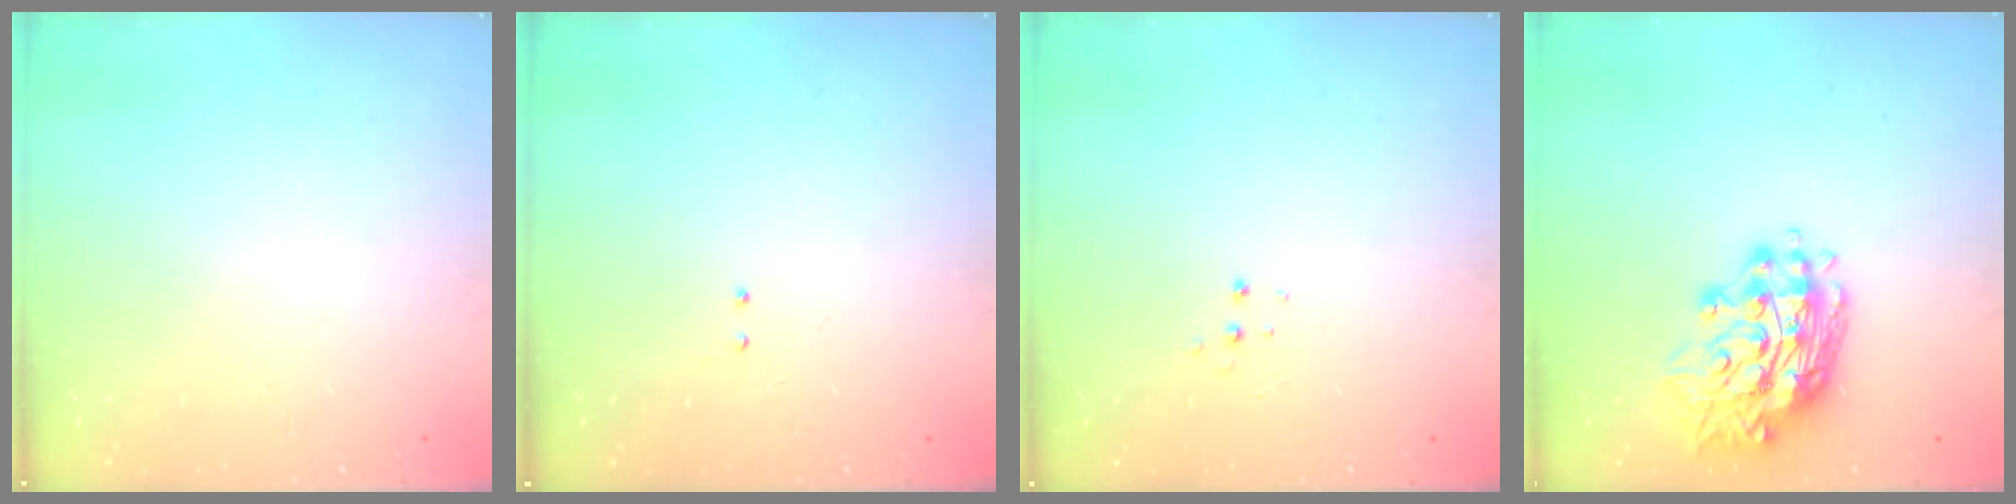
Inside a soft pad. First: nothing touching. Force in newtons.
{"total": 2.1, "press": 2.0, "slide": 0.6}
{"total": 4.2, "press": 4.2, "slide": 0.5}
{"total": 15.0, "press": 14.9, "slide": 1.4}